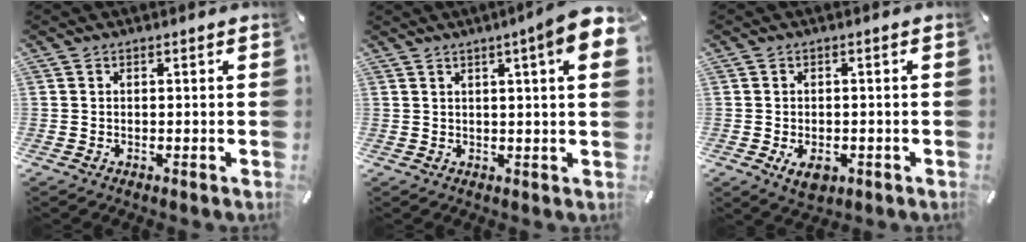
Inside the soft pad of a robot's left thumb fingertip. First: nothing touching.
{"total": 8.5, "force": [3.8, 0.6, 7.6], "torque": [-0.113, -0.017, 0.057]}
{"total": 4.4, "force": [-1.6, 2.8, 2.9], "torque": [-0.053, 0.002, -0.030]}